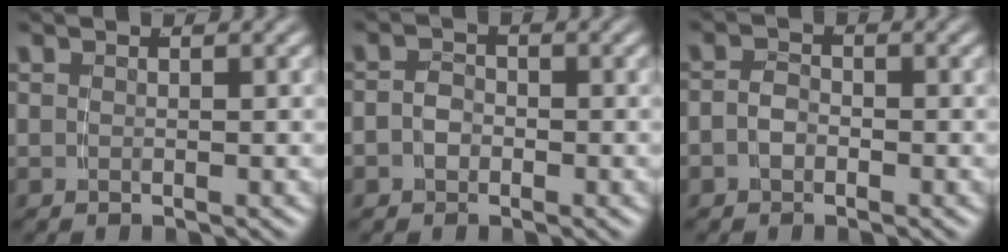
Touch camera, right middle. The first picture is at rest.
{"total": 2.4, "force": [-1.0, 2.0, 0.9], "torque": [-0.029, -0.014, -0.014]}
{"total": 2.0, "force": [-1.0, 1.5, 1.0], "torque": [-0.031, -0.014, -0.014]}